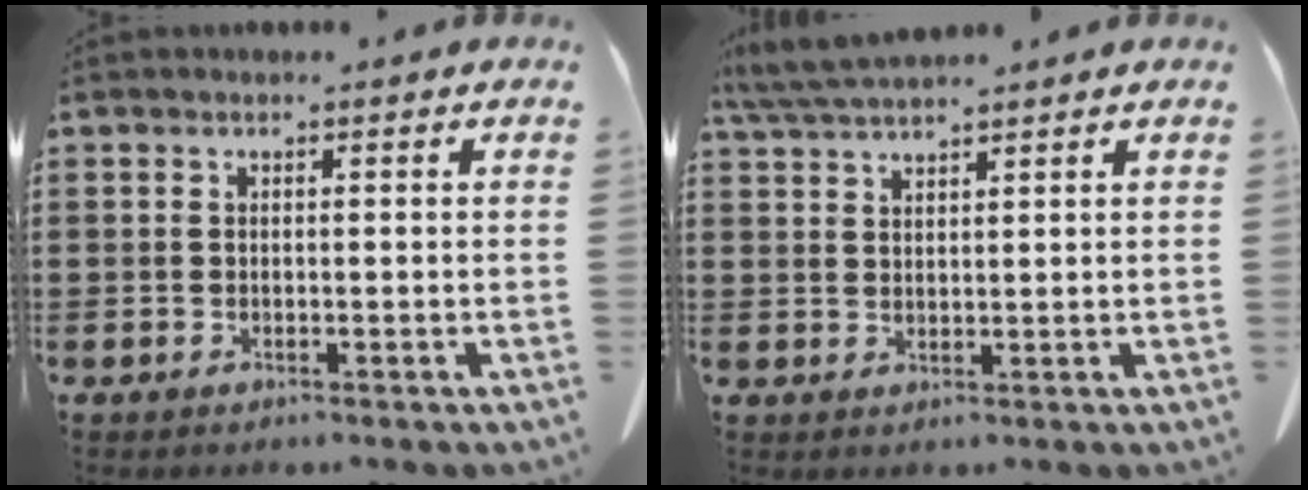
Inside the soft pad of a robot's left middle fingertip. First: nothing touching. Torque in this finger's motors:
{"motor_torque": [0.66, -0.27, 0.06, 0.08]}